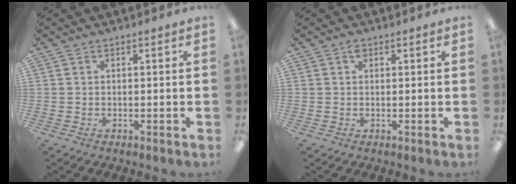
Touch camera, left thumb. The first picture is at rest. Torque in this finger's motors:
{"motor_torque": [0.18, 0.25, 0.28, -0.04, 0.00]}